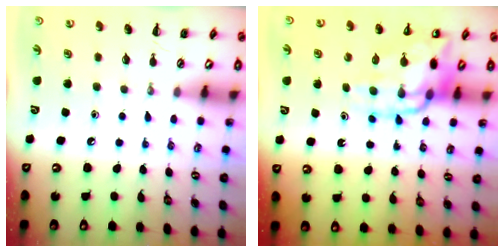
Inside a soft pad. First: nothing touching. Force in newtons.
{"total": 14.7, "press": 14.3, "slide": 3.5}